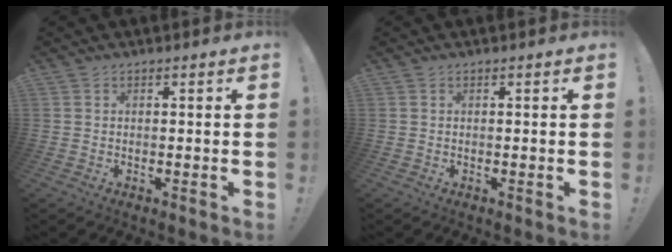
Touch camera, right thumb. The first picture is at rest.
{"total": 0.0}